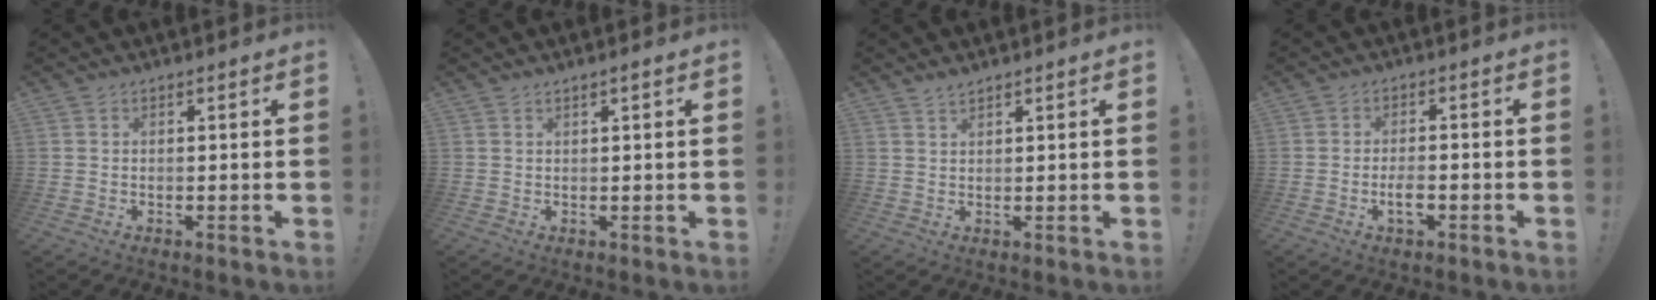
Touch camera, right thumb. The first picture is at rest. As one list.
[{"total": 1.1, "force": [0.7, -0.1, 0.8], "torque": [-0.018, 0.003, 0.012]}, {"total": 1.8, "force": [1.6, 0.2, 0.7], "torque": [-0.011, -0.007, 0.029]}, {"total": 3.8, "force": [-1.4, 1.5, 3.1], "torque": [-0.062, 0.002, -0.027]}]